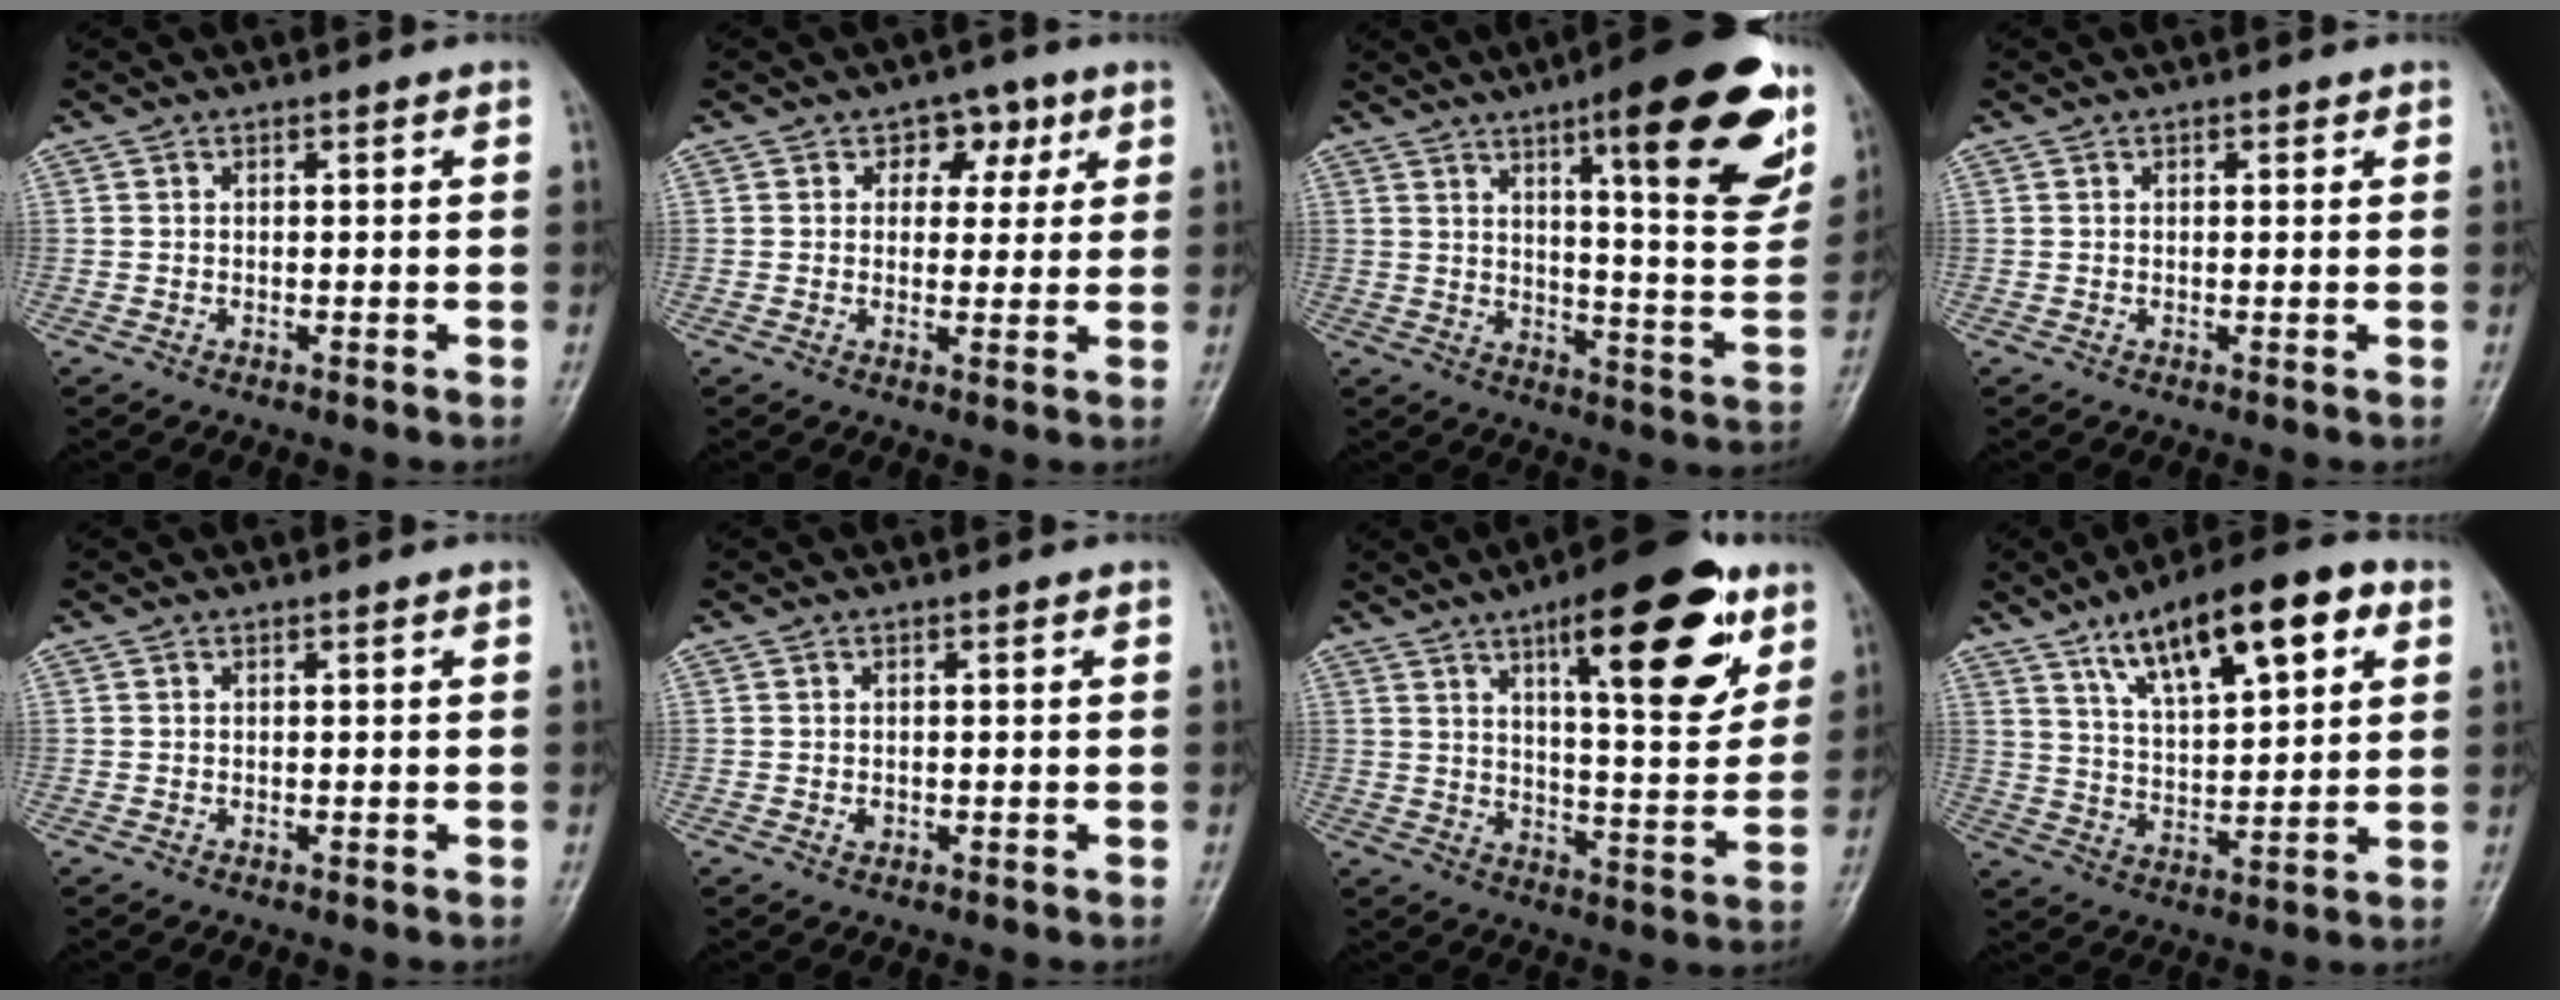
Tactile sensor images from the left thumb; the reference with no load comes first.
{"total": 5.4, "force": [2.3, 4.0, 2.8], "torque": [0.003, -0.002, 0.025]}
{"total": 22.9, "force": [12.3, 5.3, 18.6], "torque": [-0.213, -0.050, 0.171]}
{"total": 0.9, "force": [0.5, 0.6, 0.5], "torque": [-0.002, 0.000, 0.003]}
{"total": 0.0}
{"total": 0.8, "force": [-0.3, 0.7, 0.3], "torque": [-0.001, 0.000, -0.004]}
{"total": 19.7, "force": [10.0, 6.4, 15.7], "torque": [-0.186, -0.042, 0.146]}
{"total": 17.1, "force": [8.4, 6.4, 13.5], "torque": [-0.184, -0.016, 0.138]}